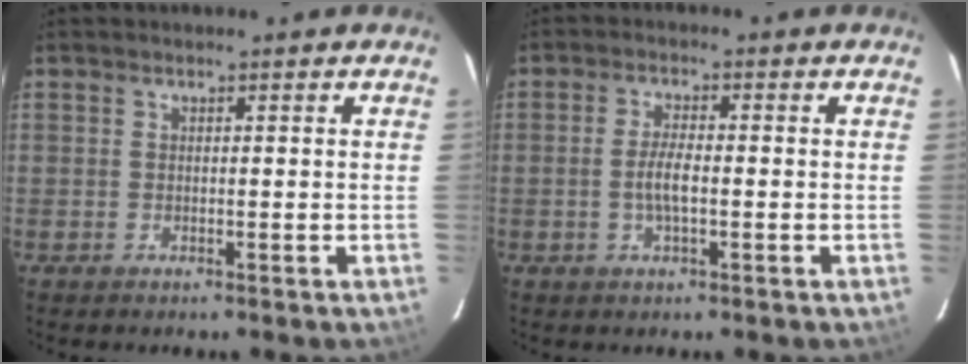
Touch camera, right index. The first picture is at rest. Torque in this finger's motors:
{"motor_torque": [0.47, -0.17, 0.39, 0.08]}